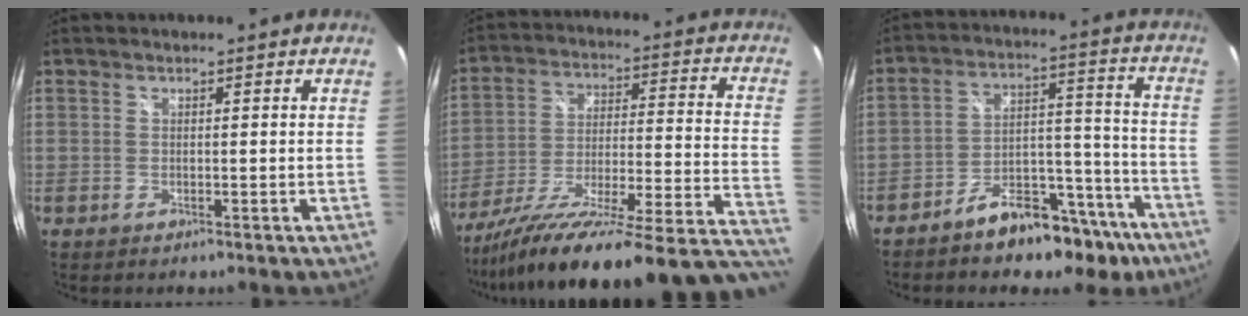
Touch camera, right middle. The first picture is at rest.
{"total": 31.2, "force": [-24.4, 3.2, 19.2], "torque": [-0.255, -0.074, -0.357]}
{"total": 15.3, "force": [-11.7, 6.8, 7.2], "torque": [-0.096, 0.053, -0.153]}